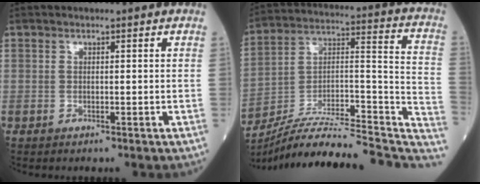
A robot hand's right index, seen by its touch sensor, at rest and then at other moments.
{"total": 23.2, "force": [-20.4, 2.8, 10.6], "torque": [-0.127, 0.042, -0.315]}